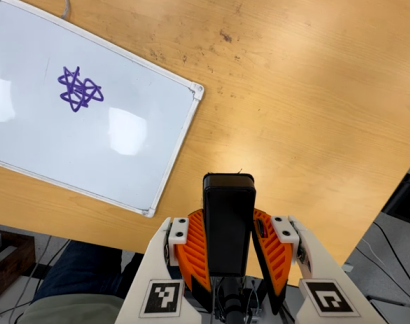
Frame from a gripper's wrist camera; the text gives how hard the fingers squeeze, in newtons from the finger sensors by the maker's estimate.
{"total": 8.6, "left": 6.8, "right": 10.4}